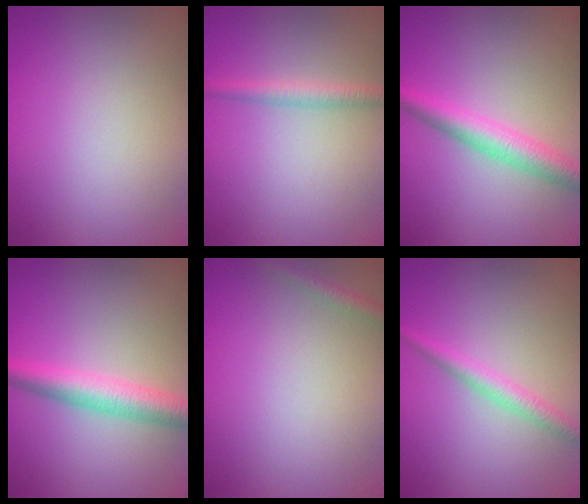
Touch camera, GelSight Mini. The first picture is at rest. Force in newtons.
{"total": 1.9, "press": 1.9, "slide": 0.0}
{"total": 3.9, "press": 3.9, "slide": 0.1}
{"total": 4.3, "press": 4.3, "slide": 0.1}
{"total": 1.4, "press": 1.4, "slide": 0.1}
{"total": 2.0, "press": 2.0, "slide": 0.0}